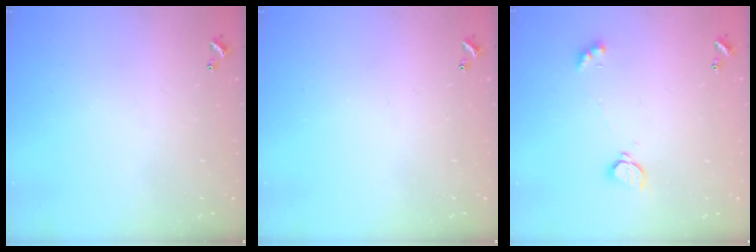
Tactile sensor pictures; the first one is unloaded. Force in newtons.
{"total": 0.0}
{"total": 2.2, "press": 2.2, "slide": 0.2}